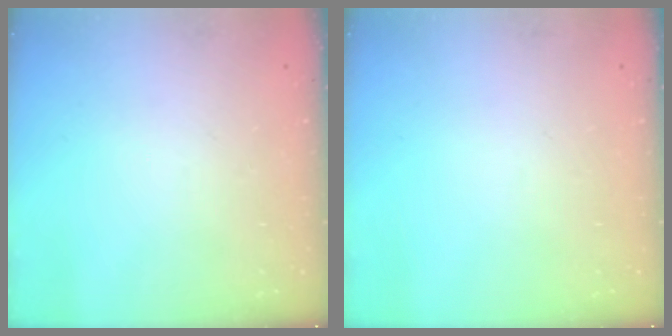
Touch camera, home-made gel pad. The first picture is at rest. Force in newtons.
{"total": 0.0}